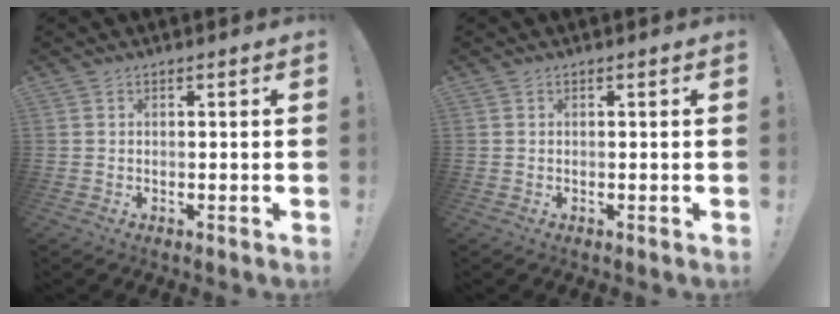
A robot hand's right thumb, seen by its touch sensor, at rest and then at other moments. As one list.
[{"total": 0.0}]